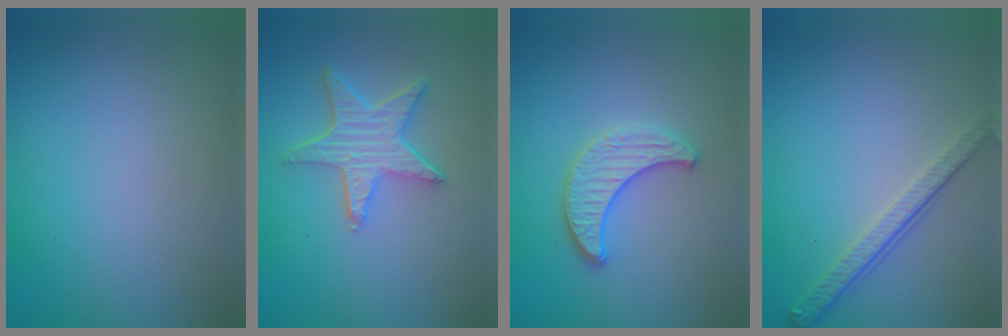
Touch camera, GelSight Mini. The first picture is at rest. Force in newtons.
{"total": 5.0, "press": 3.9, "slide": 3.1}
{"total": 3.3, "press": 3.1, "slide": 1.0}
{"total": 3.2, "press": 2.5, "slide": 2.1}